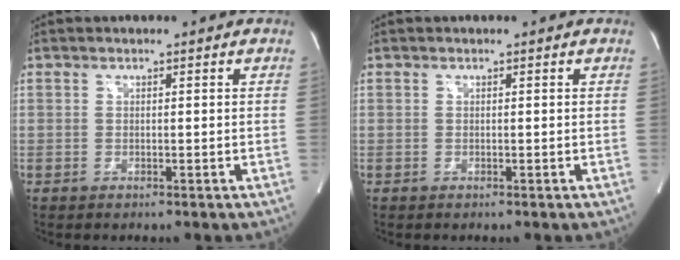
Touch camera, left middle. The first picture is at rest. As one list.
[{"total": 0.0}]